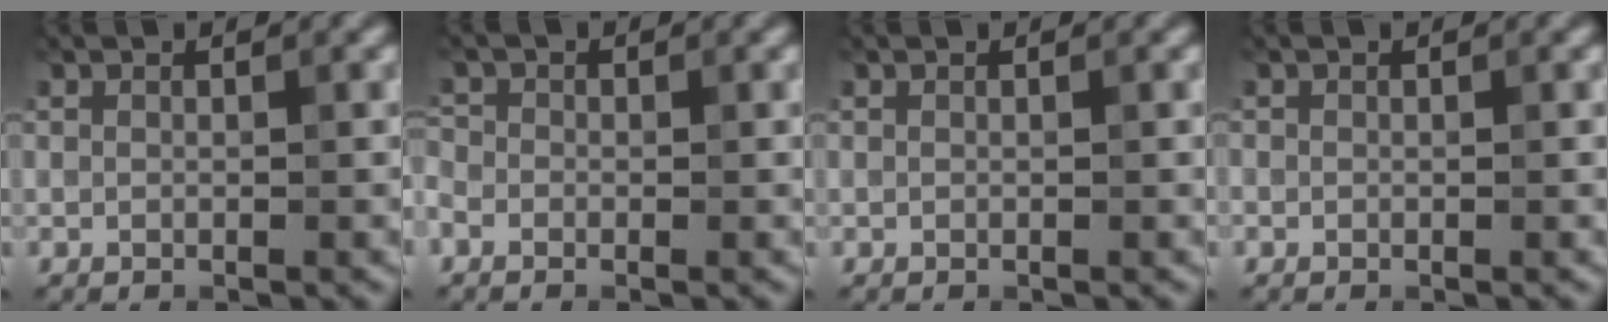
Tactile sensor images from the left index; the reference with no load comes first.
{"total": 1.1, "force": [-0.5, 0.9, 0.4], "torque": [-0.010, 0.000, -0.015]}
{"total": 0.0}
{"total": 0.0}